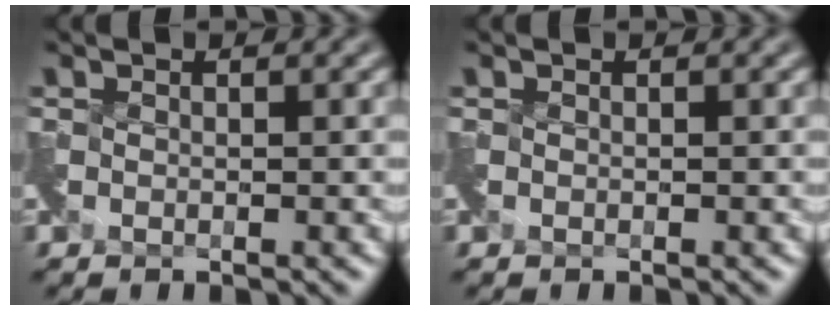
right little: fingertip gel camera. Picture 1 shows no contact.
{"total": 0.0}